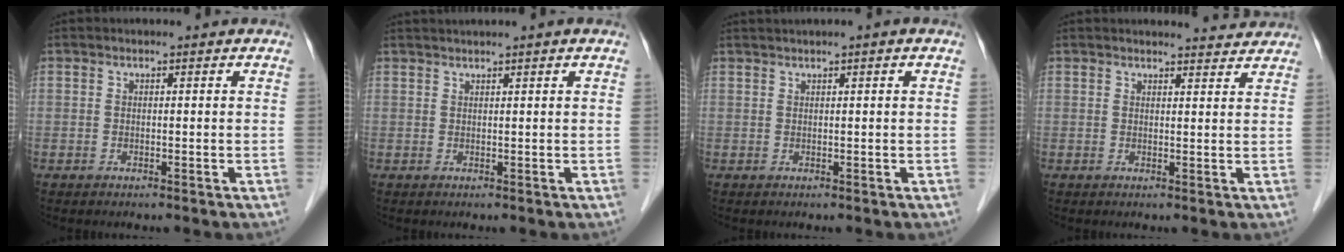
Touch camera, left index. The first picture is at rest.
{"total": 3.0, "force": [2.4, -0.6, 1.7], "torque": [-0.025, 0.024, 0.044]}
{"total": 2.0, "force": [1.3, -0.3, 1.5], "torque": [-0.032, 0.013, 0.026]}
{"total": 4.2, "force": [4.2, 0.3, 0.4], "torque": [-0.011, 0.001, 0.041]}